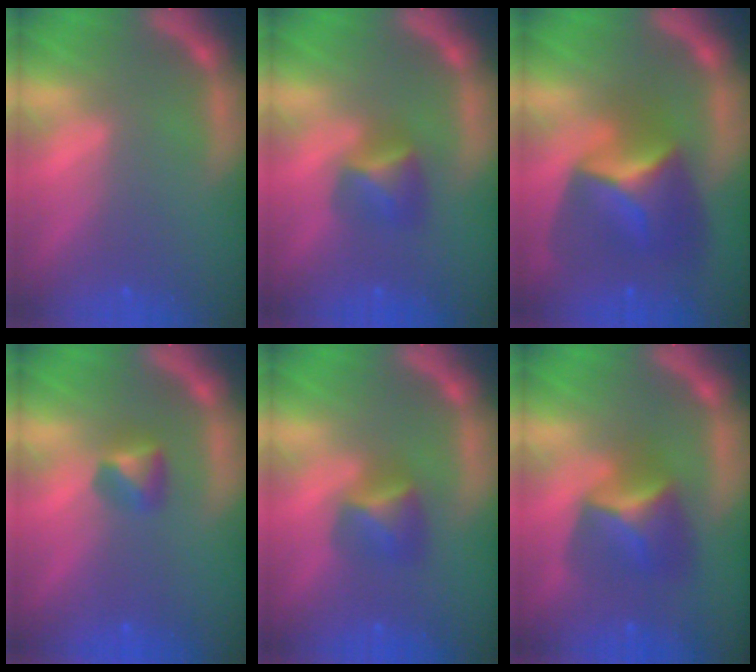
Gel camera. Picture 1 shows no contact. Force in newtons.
{"total": 2.9}
{"total": 7.4}
{"total": 1.9}
{"total": 2.9}
{"total": 4.9}